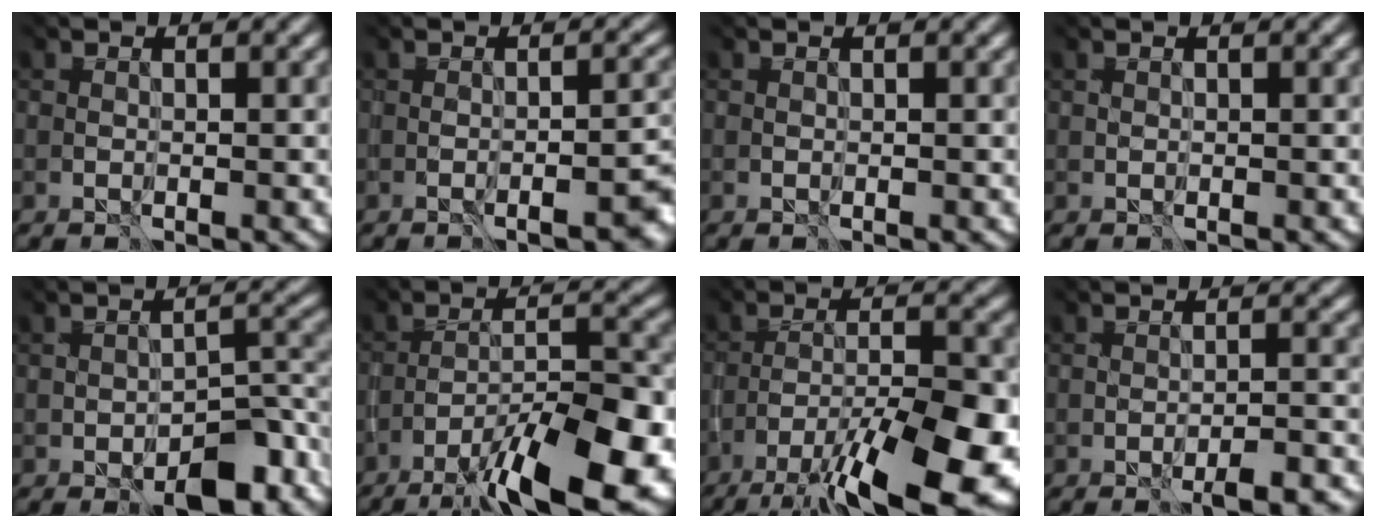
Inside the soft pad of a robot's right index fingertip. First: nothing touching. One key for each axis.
{"total": 3.5, "fx": -2.8, "fy": -0.2, "fz": 2.2, "tx": -0.025, "ty": 0.001, "tz": -0.018}
{"total": 0.0}
{"total": 0.0}
{"total": 6.8, "fx": -5.2, "fy": 2.0, "fz": 3.9, "tx": -0.048, "ty": -0.007, "tz": -0.056}
{"total": 10.3, "fx": -7.5, "fy": 1.5, "fz": 6.8, "tx": -0.120, "ty": 0.010, "tz": -0.111}
{"total": 12.6, "fx": -8.3, "fy": 3.3, "fz": 8.9, "tx": -0.171, "ty": -0.011, "tz": -0.115}
{"total": 4.3, "fx": -3.8, "fy": 0.0, "fz": 2.0, "tx": -0.029, "ty": 0.004, "tz": -0.032}